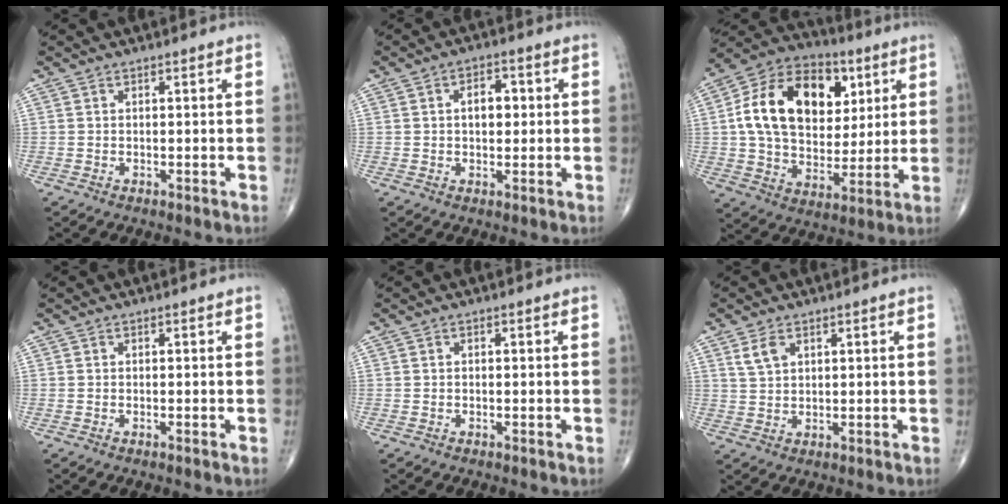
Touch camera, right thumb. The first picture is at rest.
{"total": 4.9, "force": [0.6, 3.1, 3.8], "torque": [-0.046, 0.009, 0.006]}
{"total": 22.3, "force": [5.4, 15.3, 15.3], "torque": [-0.240, 0.001, 0.090]}
{"total": 0.0}
{"total": 0.0}
{"total": 3.6, "force": [1.9, 2.1, 2.3], "torque": [-0.040, -0.003, 0.043]}